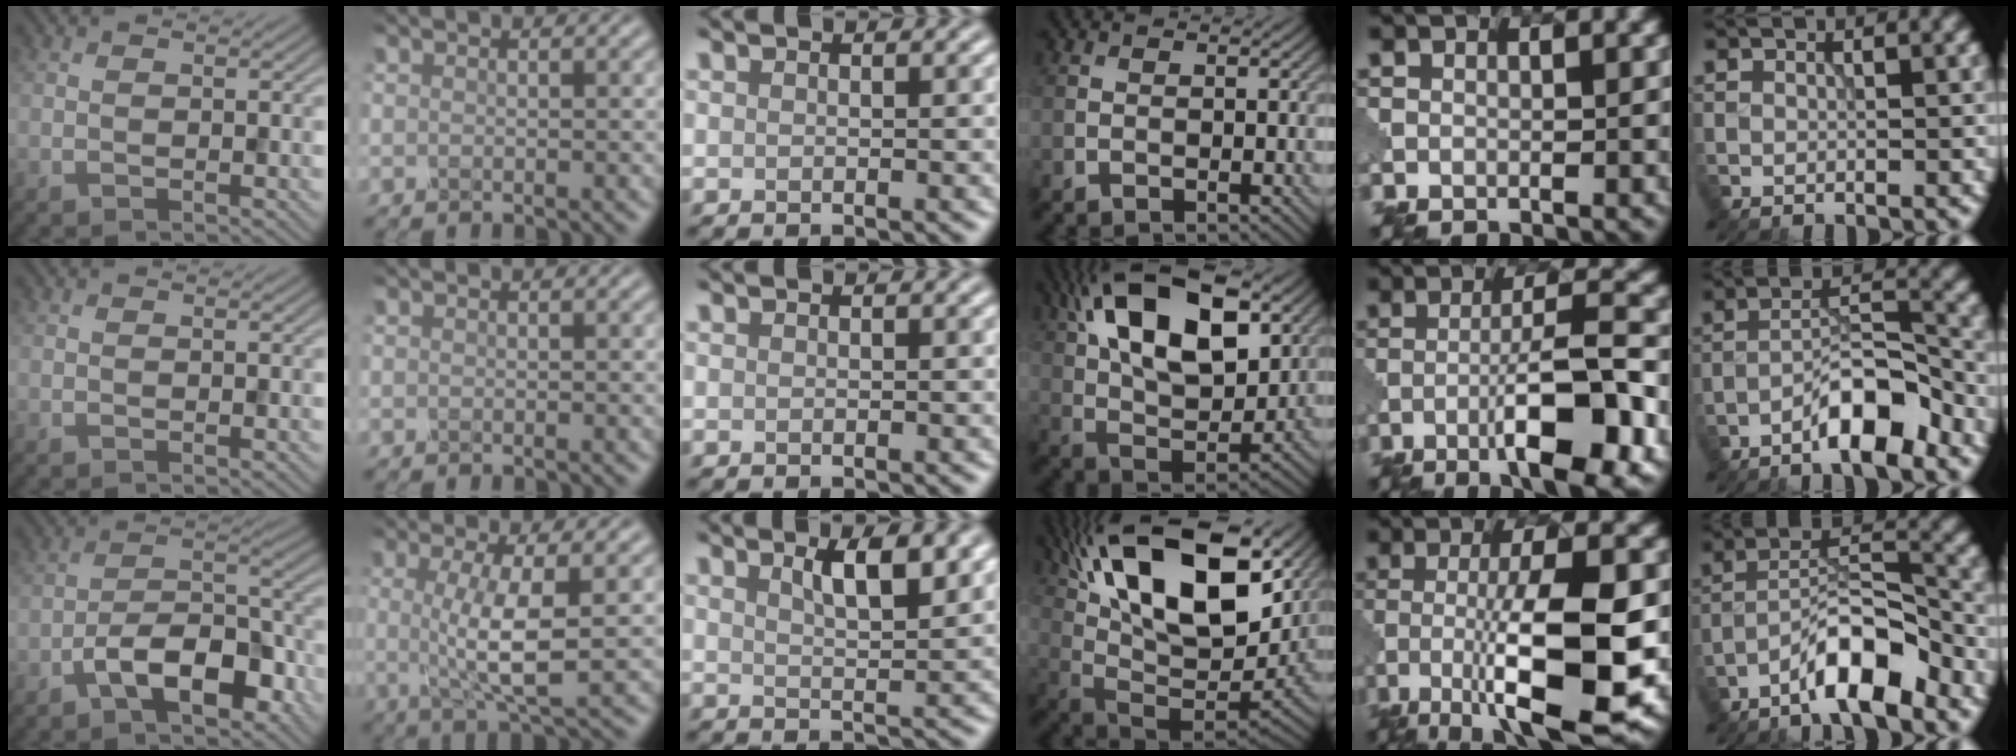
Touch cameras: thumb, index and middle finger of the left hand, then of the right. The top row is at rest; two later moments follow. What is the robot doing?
{"motion": "disassemble", "object": "glue stick"}